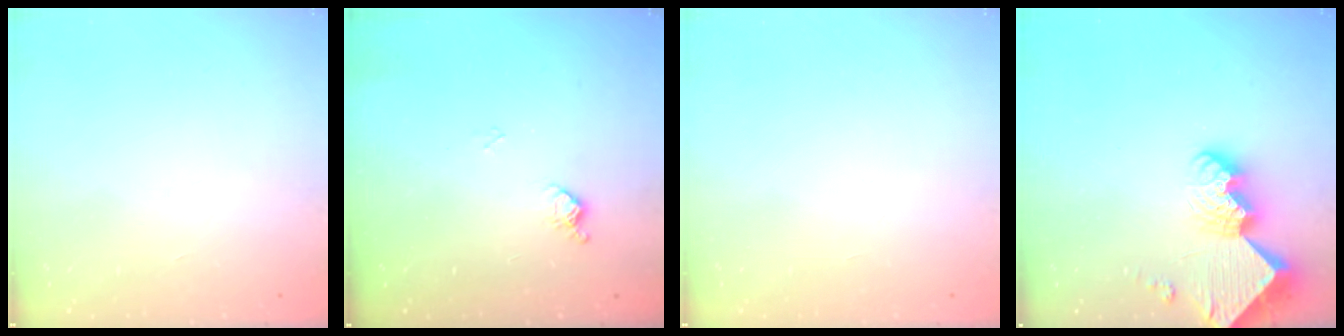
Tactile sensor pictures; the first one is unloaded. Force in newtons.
{"total": 7.7, "press": 7.7, "slide": 1.0}
{"total": 0.0}
{"total": 13.0, "press": 13.0, "slide": 1.3}